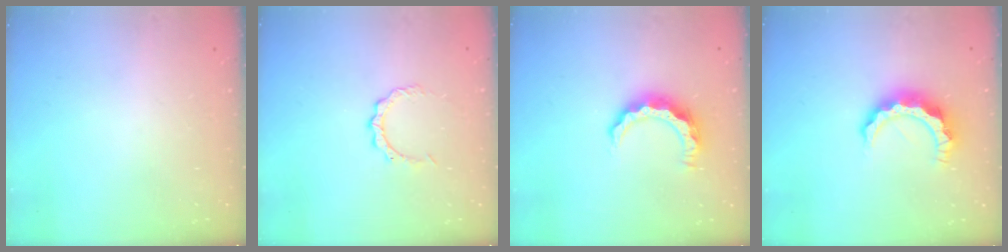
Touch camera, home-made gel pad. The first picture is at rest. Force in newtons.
{"total": 2.9, "press": 2.9, "slide": 0.2}
{"total": 7.8, "press": 7.8, "slide": 0.7}
{"total": 9.0, "press": 8.9, "slide": 0.8}